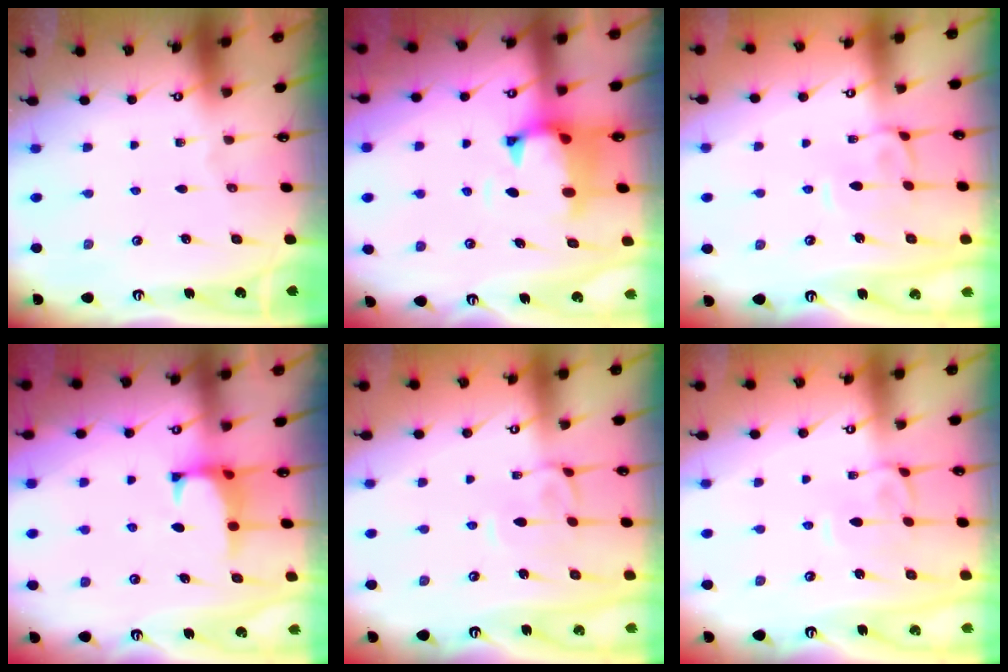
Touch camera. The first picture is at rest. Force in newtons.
{"total": 1.2, "press": 0.3, "slide": 1.2}
{"total": 0.9, "press": 0.5, "slide": 0.7}
{"total": 1.3, "press": 1.1, "slide": 0.6}
{"total": 1.7, "press": 1.5, "slide": 0.8}
{"total": 1.7, "press": 1.5, "slide": 0.8}